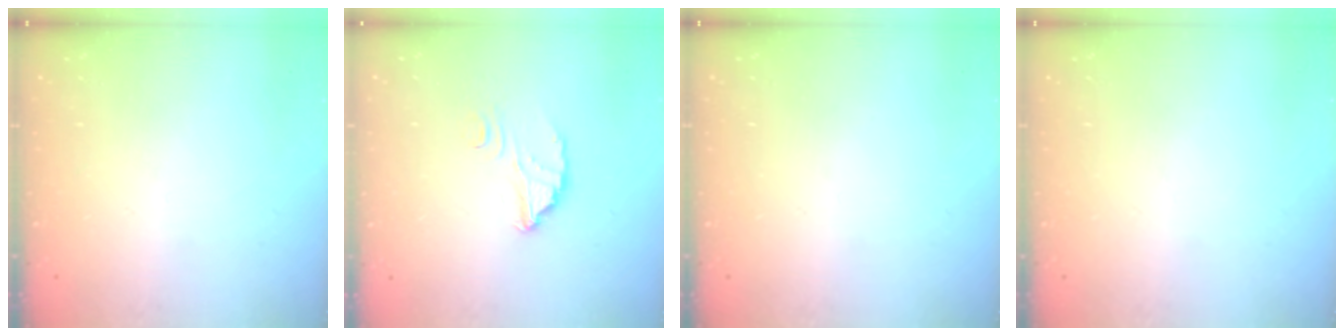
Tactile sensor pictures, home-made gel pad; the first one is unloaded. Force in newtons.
{"total": 3.0, "press": 3.0, "slide": 0.3}
{"total": 0.0}
{"total": 0.0}